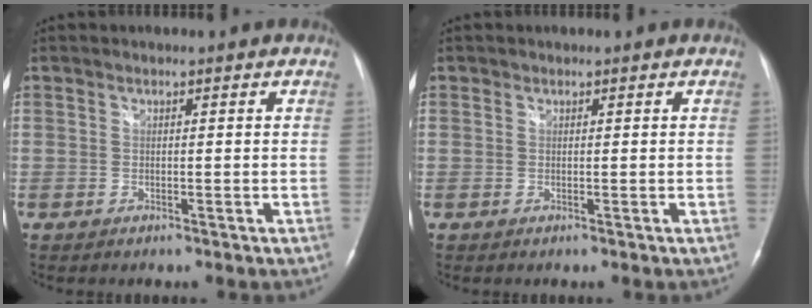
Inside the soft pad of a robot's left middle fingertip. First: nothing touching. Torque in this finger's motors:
{"motor_torque": [-0.17, -0.04, -0.14, -0.01]}